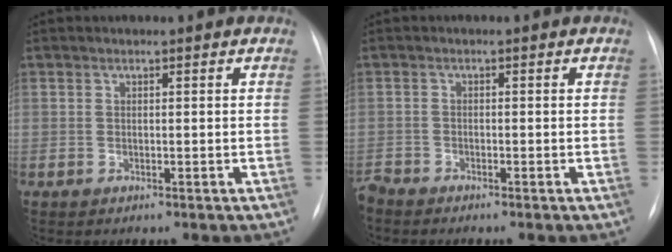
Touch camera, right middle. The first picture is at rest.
{"total": 2.5, "force": [-2.4, 0.6, 0.7], "torque": [-0.012, -0.006, -0.044]}